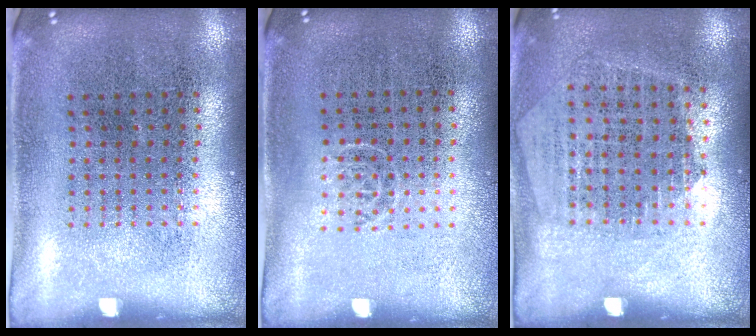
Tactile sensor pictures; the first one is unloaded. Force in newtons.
{"total": 0.6, "press": 0.4, "slide": 0.5}
{"total": 1.3, "press": 1.2, "slide": 0.6}